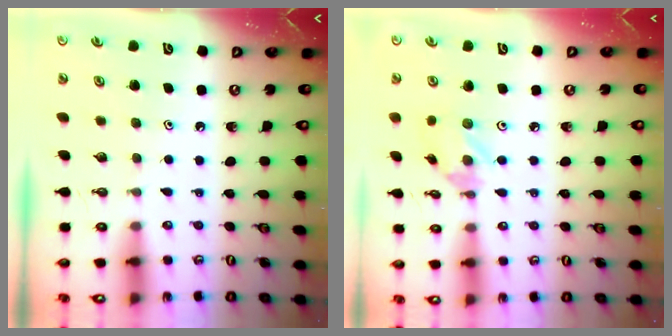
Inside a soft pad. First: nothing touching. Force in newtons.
{"total": 2.7, "press": 2.7, "slide": 0.1}